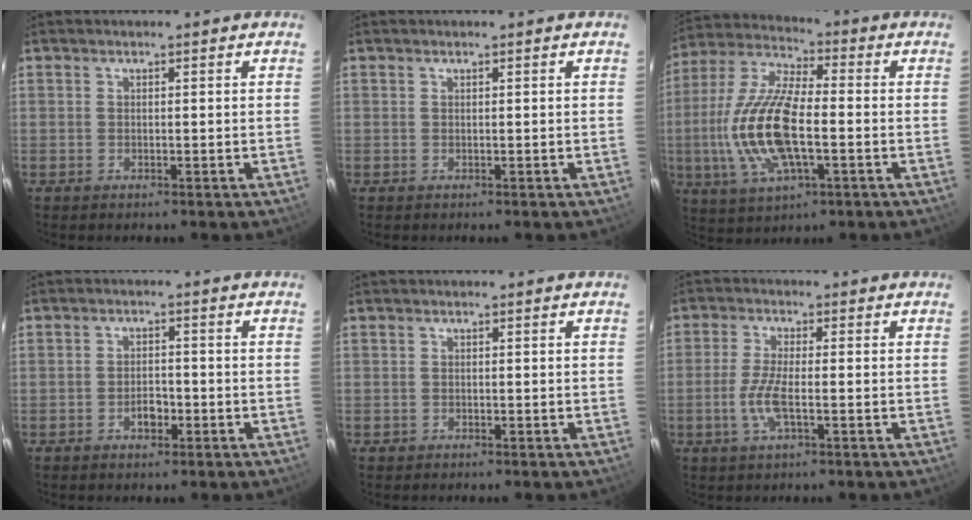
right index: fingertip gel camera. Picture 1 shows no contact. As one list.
[{"total": 0.0}, {"total": 17.3, "force": [-3.1, 6.6, 15.7], "torque": [-0.332, -0.002, -0.062]}, {"total": 3.0, "force": [-1.5, 1.8, 1.9], "torque": [-0.034, 0.004, -0.025]}, {"total": 0.7, "force": [-0.4, 0.6, -0.1], "torque": [0.001, 0.003, -0.007]}, {"total": 5.6, "force": [-1.7, 1.2, 5.2], "torque": [-0.114, -0.005, -0.035]}]